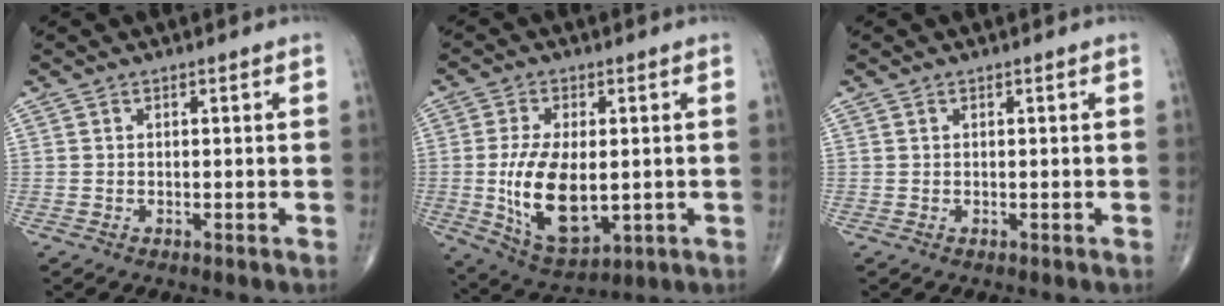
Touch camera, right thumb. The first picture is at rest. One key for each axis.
{"total": 14.2, "fx": -1.0, "fy": 7.4, "fz": 12.1, "tx": -0.216, "ty": -0.016, "tz": -0.002}
{"total": 0.0}